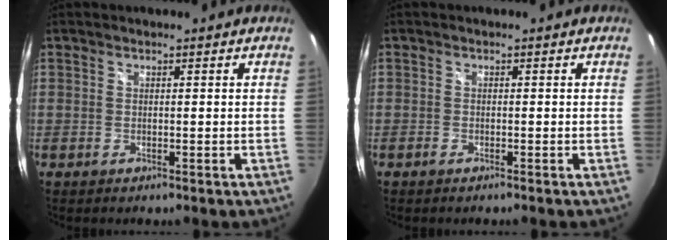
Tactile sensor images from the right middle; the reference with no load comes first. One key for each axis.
{"total": 0.6, "fx": -0.5, "fy": 0.1, "fz": 0.2, "tx": -0.005, "ty": -0.003, "tz": -0.012}